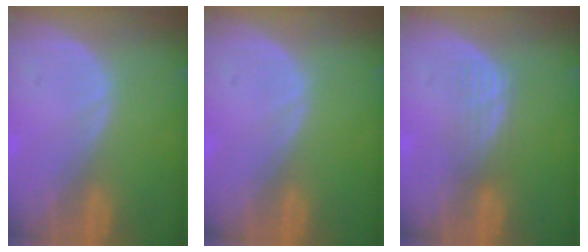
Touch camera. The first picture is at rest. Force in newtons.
{"total": 0.0}
{"total": 3.1, "press": 2.6, "slide": 1.6}